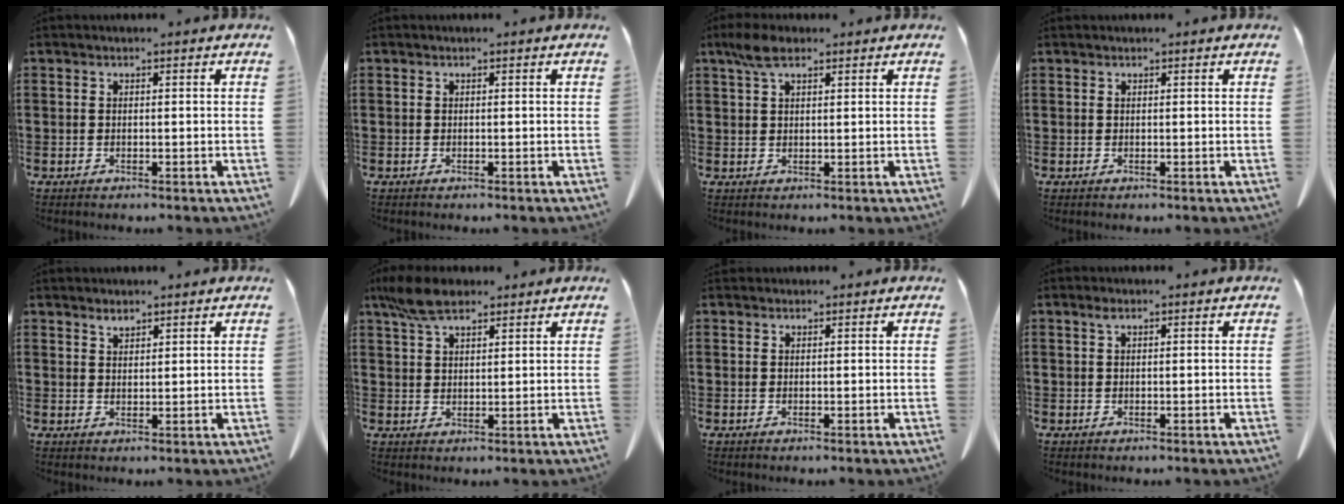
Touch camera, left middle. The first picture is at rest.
{"total": 0.0}
{"total": 4.1, "force": [2.4, 1.6, 2.9], "torque": [-0.064, 0.004, 0.045]}
{"total": 0.0}
{"total": 1.7, "force": [1.6, 0.4, 0.4], "torque": [-0.012, -0.002, 0.032]}
{"total": 6.6, "force": [4.8, 2.4, 3.8], "torque": [-0.089, -0.001, 0.091]}
{"total": 0.6, "force": [0.6, 0.2, 0.0], "torque": [-0.003, -0.002, 0.013]}
{"total": 1.0, "force": [0.5, 0.4, 0.8], "torque": [-0.019, 0.002, 0.009]}